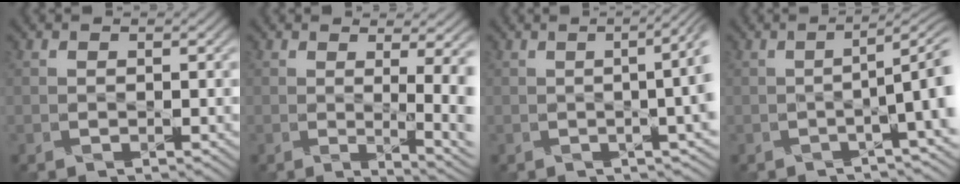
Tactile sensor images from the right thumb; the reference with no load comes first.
{"total": 6.1, "force": [-0.2, 1.6, 5.9], "torque": [-0.065, 0.003, 0.002]}
{"total": 6.9, "force": [0.3, 1.6, 6.7], "torque": [-0.081, 0.014, -0.001]}
{"total": 5.2, "force": [-1.3, 0.1, 5.1], "torque": [-0.074, 0.009, -0.024]}